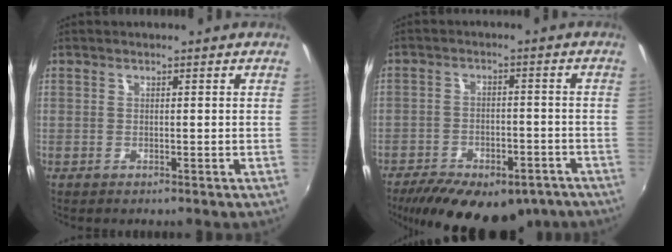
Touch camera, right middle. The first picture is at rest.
{"total": 20.4, "force": [-14.5, 9.4, 10.9], "torque": [-0.219, -0.024, -0.194]}